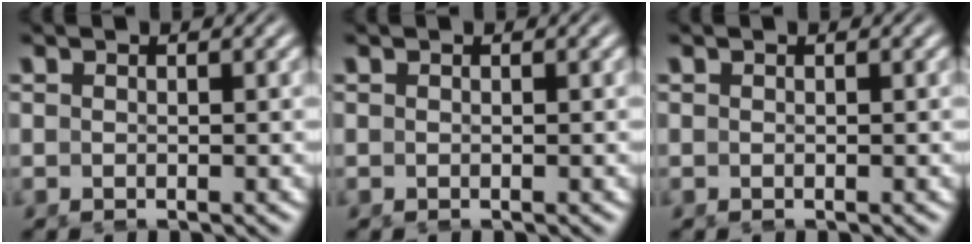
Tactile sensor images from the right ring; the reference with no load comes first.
{"total": 0.0}
{"total": 0.0}